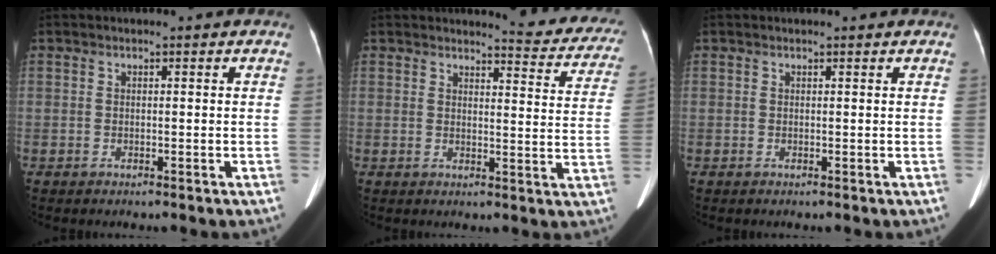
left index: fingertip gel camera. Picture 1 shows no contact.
{"total": 10.6, "force": [10.3, 1.6, 2.2], "torque": [-0.004, -0.051, 0.092]}
{"total": 0.9, "force": [0.8, 0.1, 0.3], "torque": [-0.008, 0.005, 0.012]}